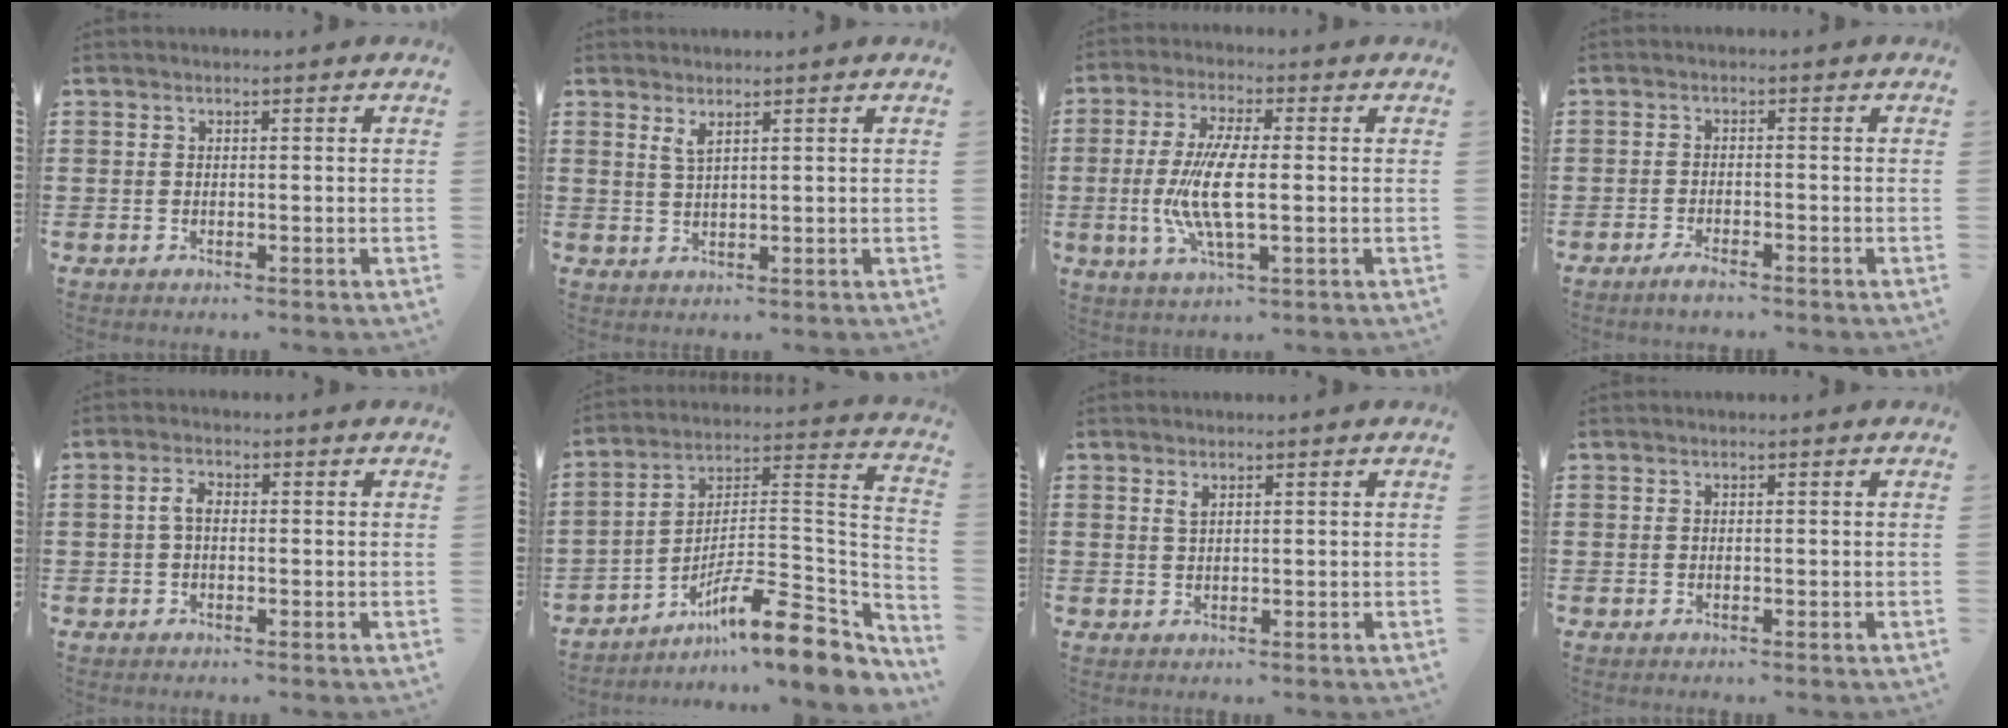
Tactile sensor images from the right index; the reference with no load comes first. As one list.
[{"total": 1.9, "force": [1.4, 0.3, 1.2], "torque": [-0.026, 0.002, 0.025]}, {"total": 9.2, "force": [-0.9, 2.6, 8.7], "torque": [-0.188, -0.014, -0.021]}, {"total": 1.9, "force": [-1.6, 0.2, 0.9], "torque": [-0.015, 0.002, -0.031]}, {"total": 2.5, "force": [-0.1, 1.2, 2.1], "torque": [-0.049, 0.002, -0.006]}, {"total": 13.0, "force": [-8.2, 3.6, 9.5], "torque": [-0.130, 0.004, -0.150]}, {"total": 1.1, "force": [0.7, 0.4, 0.8], "torque": [-0.017, 0.004, 0.013]}, {"total": 0.0}]